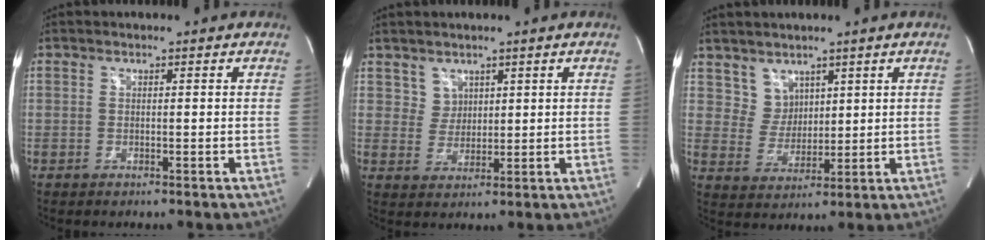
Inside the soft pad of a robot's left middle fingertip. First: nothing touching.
{"total": 2.8, "force": [1.7, 2.2, 0.0], "torque": [0.005, 0.001, 0.034]}
{"total": 4.3, "force": [2.9, 3.2, 0.0], "torque": [-0.001, 0.003, 0.065]}